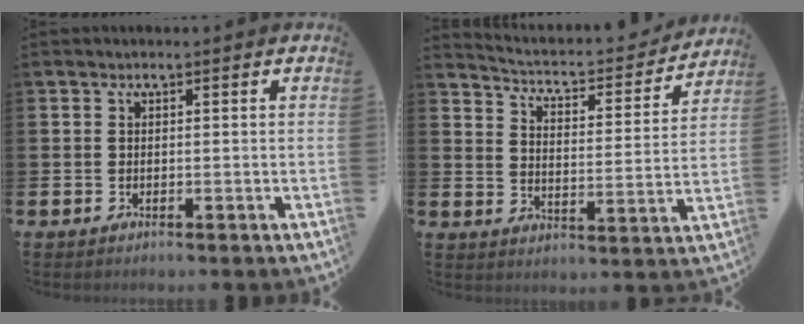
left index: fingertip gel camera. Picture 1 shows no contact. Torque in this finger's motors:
{"motor_torque": [0.35, -1.78, 0.14, -0.01]}